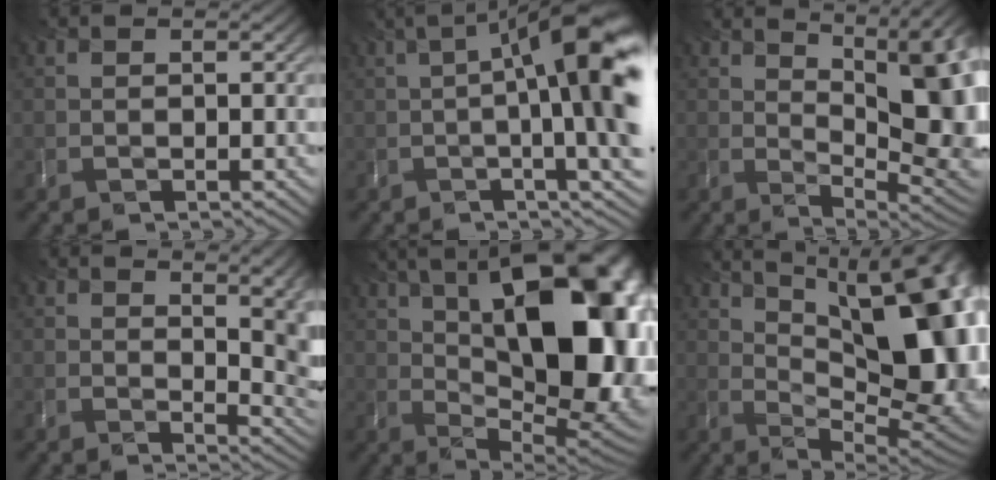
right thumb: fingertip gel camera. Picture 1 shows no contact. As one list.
[{"total": 14.0, "force": [0.9, 3.7, 13.5], "torque": [-0.171, 0.011, 0.021]}, {"total": 12.7, "force": [3.8, 4.8, 11.2], "torque": [-0.166, 0.026, 0.063]}, {"total": 11.1, "force": [3.3, 4.9, 9.4], "torque": [-0.097, 0.015, 0.047]}, {"total": 20.2, "force": [5.0, 10.1, 16.7], "torque": [-0.208, 0.031, 0.066]}, {"total": 16.8, "force": [5.5, 7.3, 14.1], "torque": [-0.191, 0.025, 0.077]}]